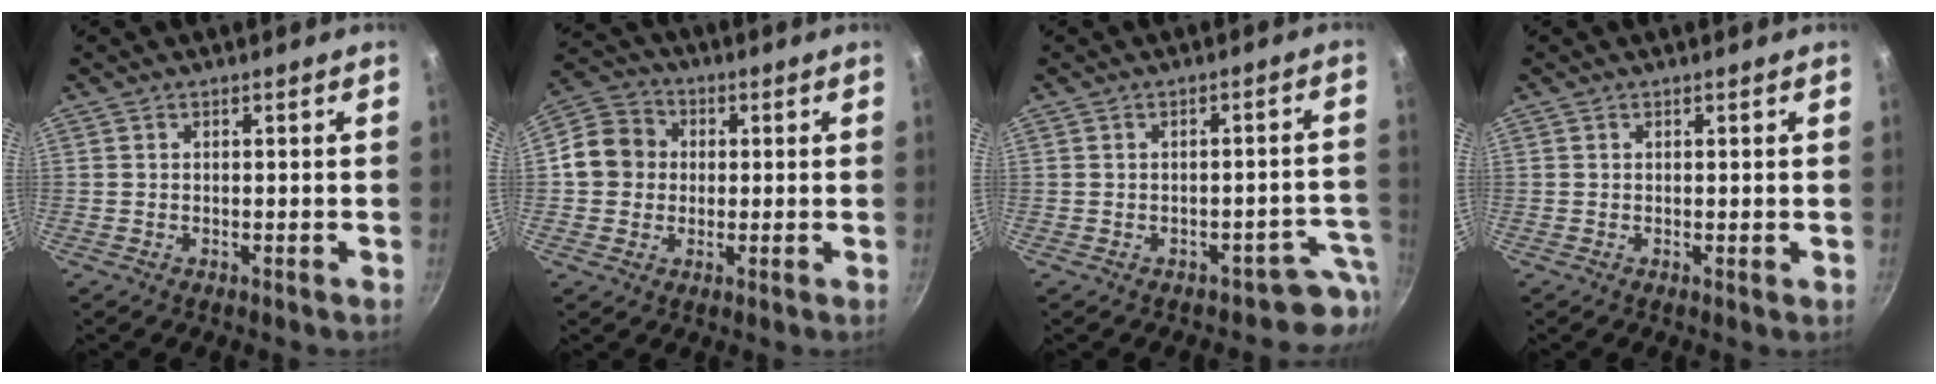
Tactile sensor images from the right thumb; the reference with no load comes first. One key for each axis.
{"total": 8.9, "fx": 0.4, "fy": 8.0, "fz": 3.8, "tx": -0.038, "ty": 0.017, "tz": -0.014}
{"total": 5.2, "fx": -3.3, "fy": 3.5, "fz": 1.8, "tx": 0.043, "ty": 0.044, "tz": -0.037}
{"total": 0.0}